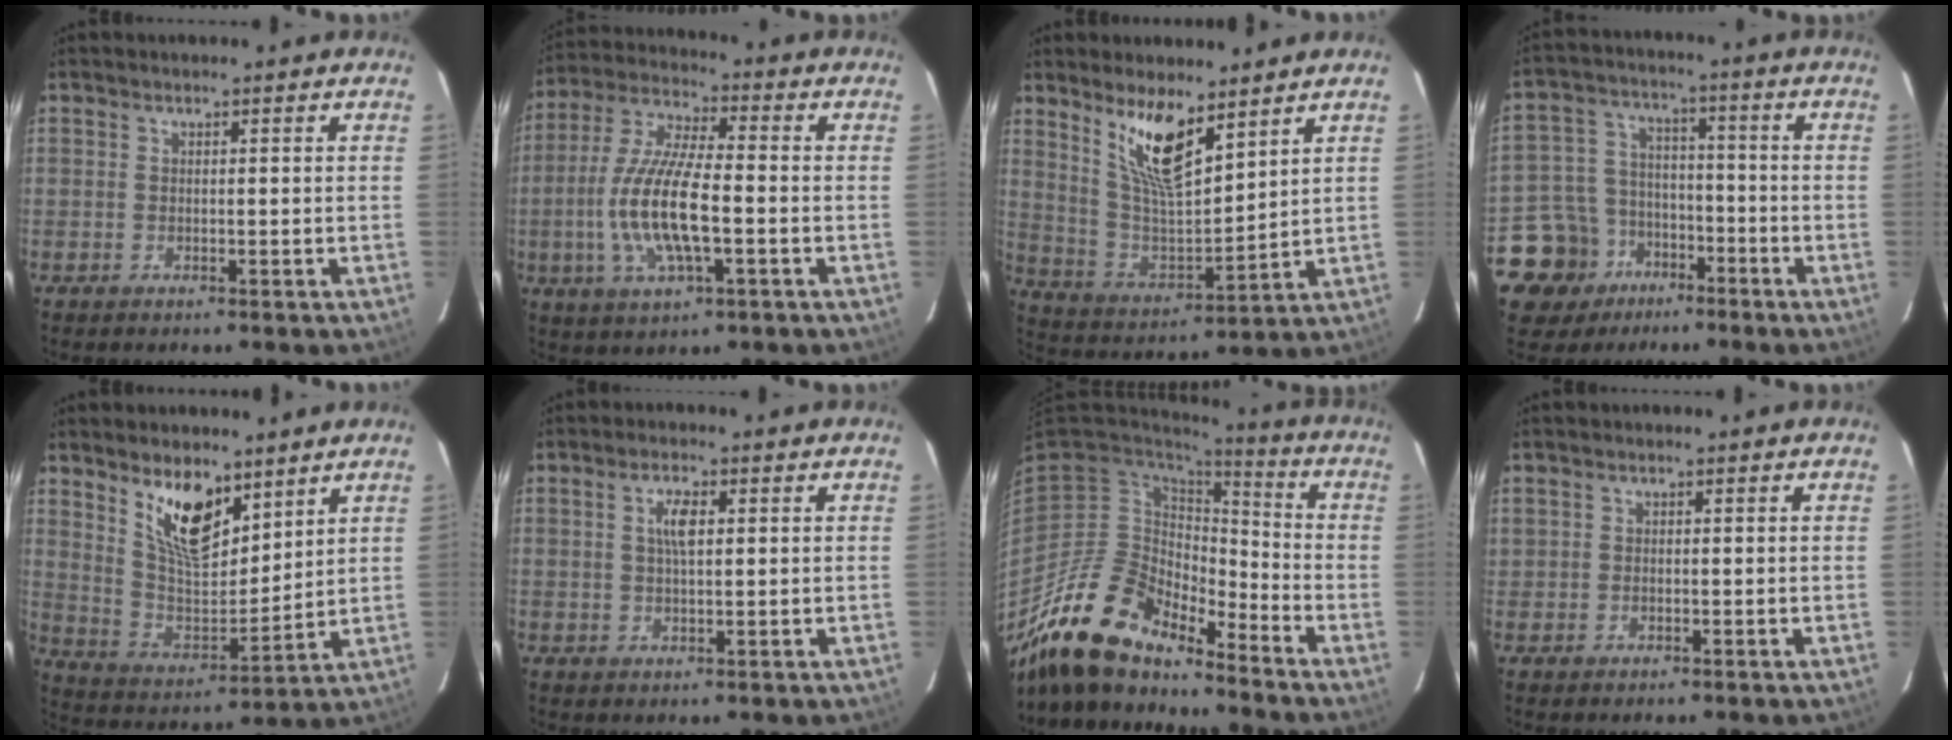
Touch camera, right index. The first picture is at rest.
{"total": 14.6, "force": [-2.9, 4.4, 13.6], "torque": [-0.279, -0.005, -0.056]}
{"total": 12.2, "force": [7.9, 3.5, 8.6], "torque": [-0.164, -0.005, 0.165]}
{"total": 12.5, "force": [-7.3, 9.7, 2.8], "torque": [-0.095, 0.034, -0.114]}
{"total": 13.0, "force": [8.3, 5.6, 8.4], "torque": [-0.151, -0.008, 0.164]}
{"total": 3.6, "force": [0.9, 1.3, 3.2], "torque": [-0.060, 0.006, 0.018]}
{"total": 16.2, "force": [-13.9, 5.1, 6.7], "torque": [-0.129, -0.008, -0.263]}
{"total": 0.5, "force": [0.0, 0.5, 0.0], "torque": [0.002, 0.000, 0.001]}